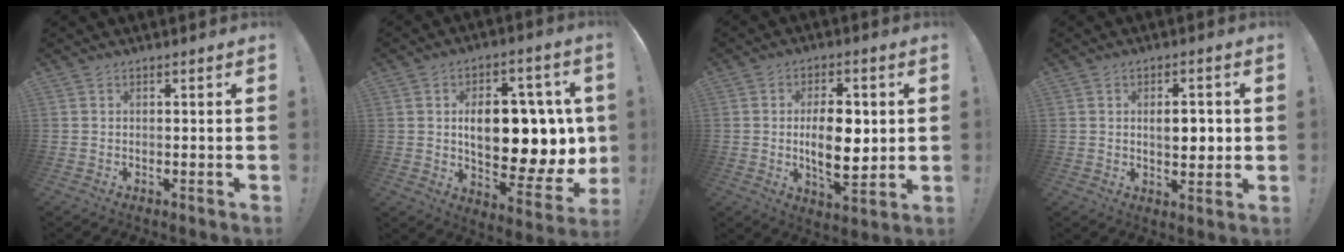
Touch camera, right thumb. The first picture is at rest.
{"total": 19.2, "force": [1.7, 10.4, 16.0], "torque": [-0.234, -0.011, 0.032]}
{"total": 12.9, "force": [0.5, 6.5, 11.1], "torque": [-0.175, -0.011, 0.000]}
{"total": 5.6, "force": [0.3, 2.9, 4.8], "torque": [-0.060, -0.002, 0.000]}